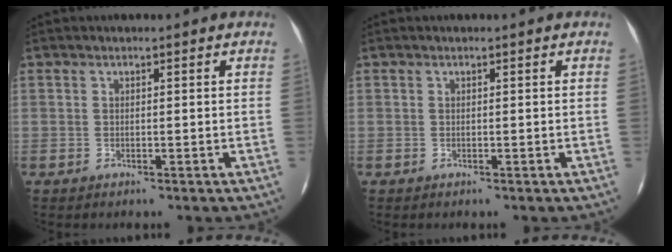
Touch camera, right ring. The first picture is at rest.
{"total": 0.0}